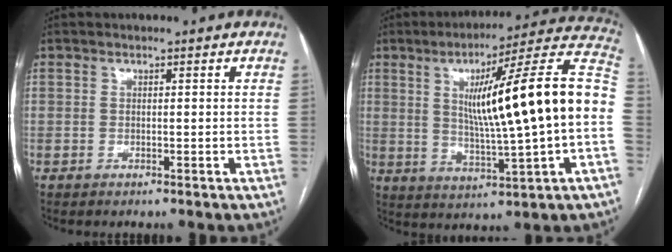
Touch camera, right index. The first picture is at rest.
{"total": 21.6, "force": [1.4, 0.5, 21.5], "torque": [-0.300, 0.025, 0.016]}